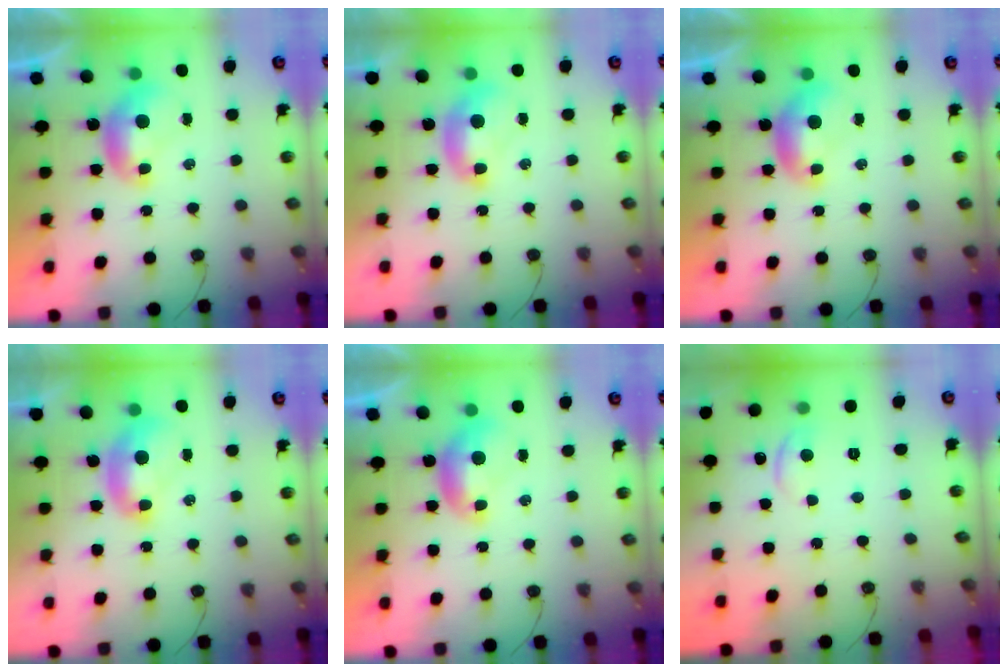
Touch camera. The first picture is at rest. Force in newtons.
{"total": 1.7, "press": 1.6, "slide": 0.3}
{"total": 0.0}
{"total": 2.2, "press": 2.1, "slide": 0.3}
{"total": 0.0}
{"total": 2.6, "press": 2.6, "slide": 0.5}